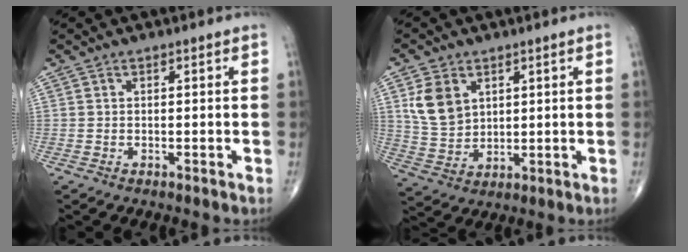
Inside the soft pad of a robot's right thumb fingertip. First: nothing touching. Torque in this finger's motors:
{"motor_torque": [1.00, 0.84, 0.40, -0.23, 0.20]}